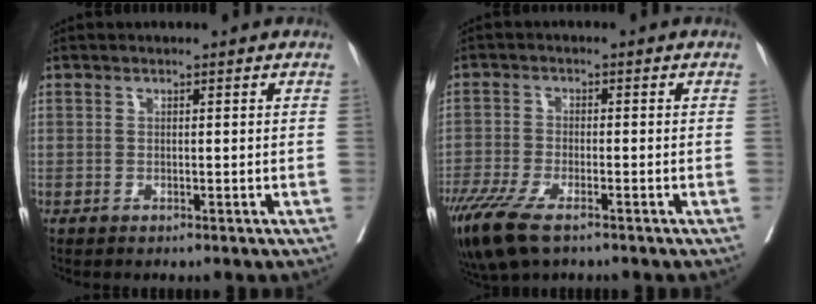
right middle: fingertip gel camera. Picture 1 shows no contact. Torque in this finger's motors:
{"motor_torque": [1.13, -1.02, 0.22, 0.10]}